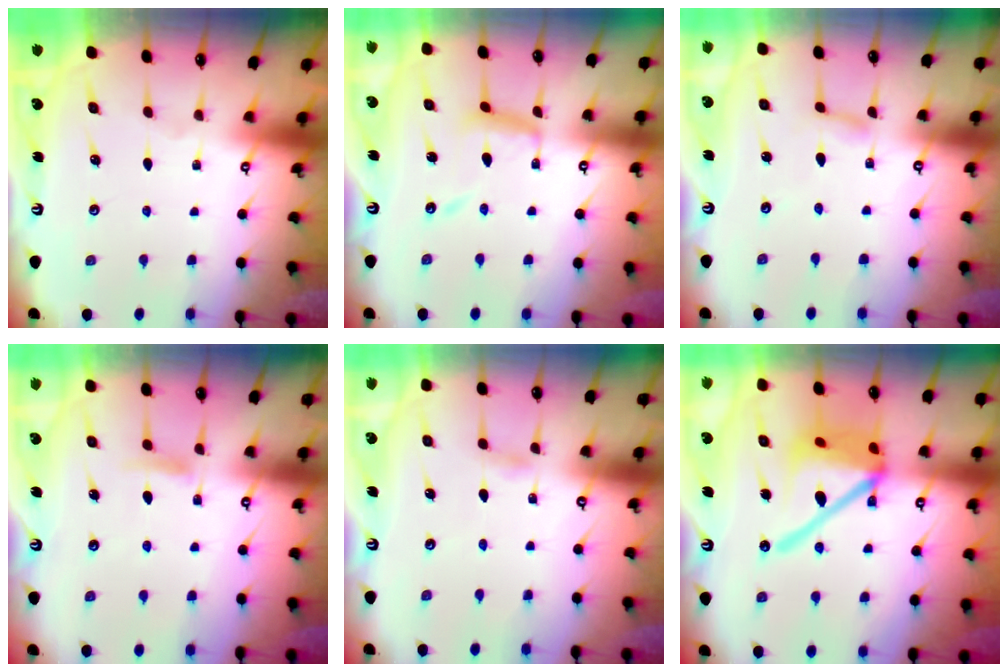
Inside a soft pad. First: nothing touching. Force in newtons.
{"total": 11.0, "press": 11.0, "slide": 0.8}
{"total": 2.5, "press": 2.5, "slide": 0.4}
{"total": 7.4, "press": 7.4, "slide": 0.9}
{"total": 2.9, "press": 2.9, "slide": 0.3}
{"total": 17.6, "press": 17.4, "slide": 2.5}